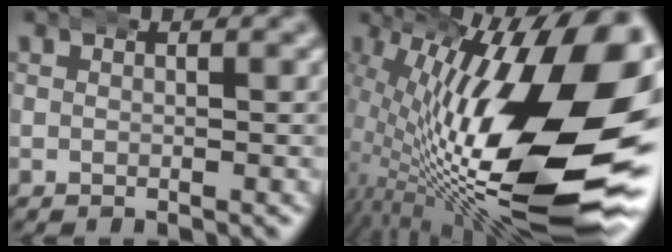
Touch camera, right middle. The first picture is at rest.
{"total": 23.7, "force": [-2.1, 9.5, 21.6], "torque": [-0.311, -0.011, -0.008]}